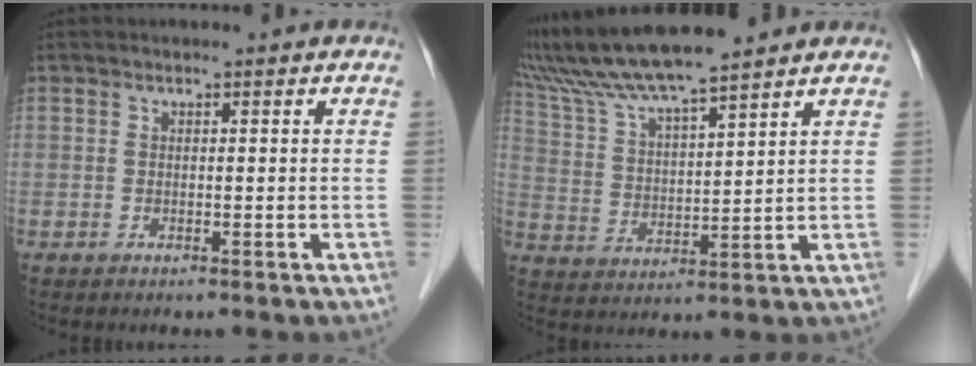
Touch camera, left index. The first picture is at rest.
{"total": 12.6, "force": [11.1, -0.2, 6.0], "torque": [-0.122, 0.026, 0.208]}